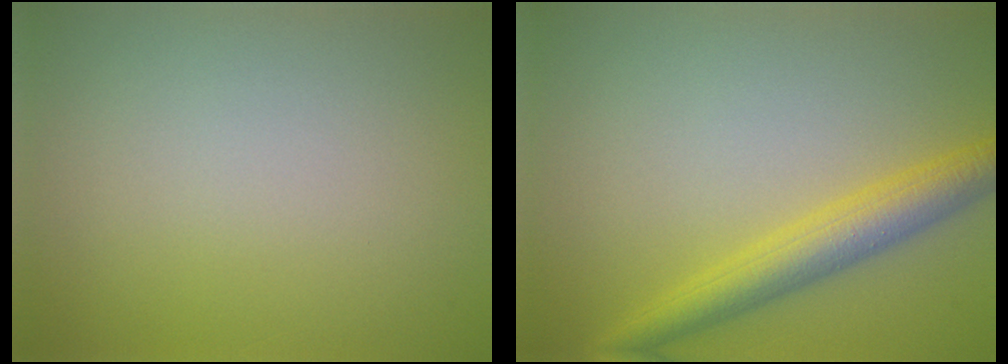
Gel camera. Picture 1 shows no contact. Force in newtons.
{"total": 4.5, "press": 4.5, "slide": 0.2}